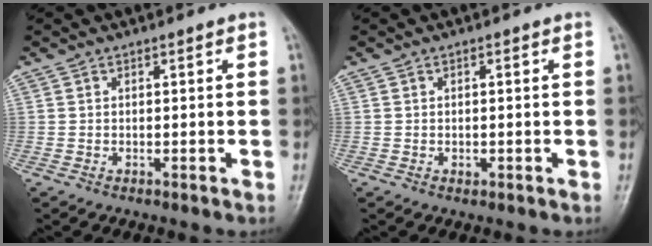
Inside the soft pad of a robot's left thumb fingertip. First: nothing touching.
{"total": 0.9, "force": [-0.2, 0.7, 0.6], "torque": [-0.004, 0.000, -0.001]}